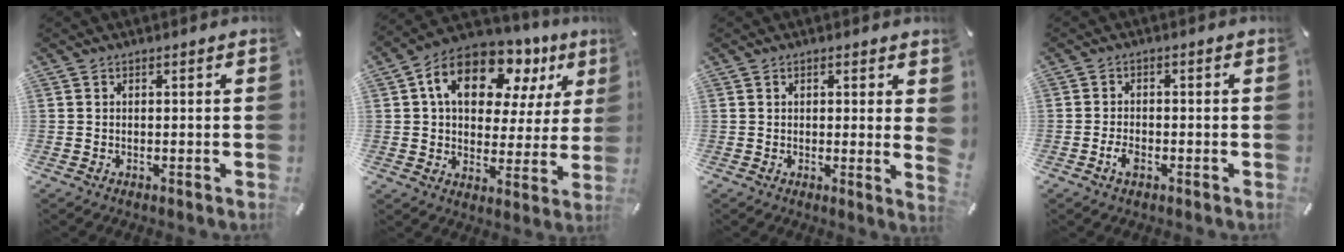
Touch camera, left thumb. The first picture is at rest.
{"total": 16.3, "force": [8.5, 10.3, 9.2], "torque": [-0.153, -0.035, 0.150]}
{"total": 3.1, "force": [0.9, 0.3, 3.0], "torque": [-0.040, -0.012, 0.012]}
{"total": 2.6, "force": [-1.5, 1.4, 1.6], "torque": [-0.041, 0.001, -0.031]}